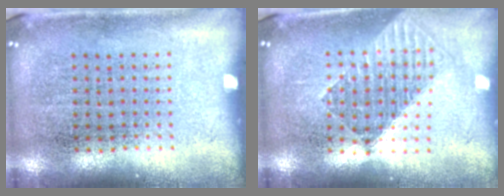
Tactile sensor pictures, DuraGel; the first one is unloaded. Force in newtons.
{"total": 1.5, "press": 1.3, "slide": 0.7}